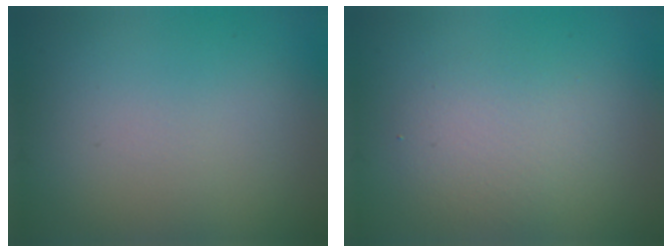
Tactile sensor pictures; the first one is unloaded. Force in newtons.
{"total": 2.9, "press": 2.9, "slide": 0.4}